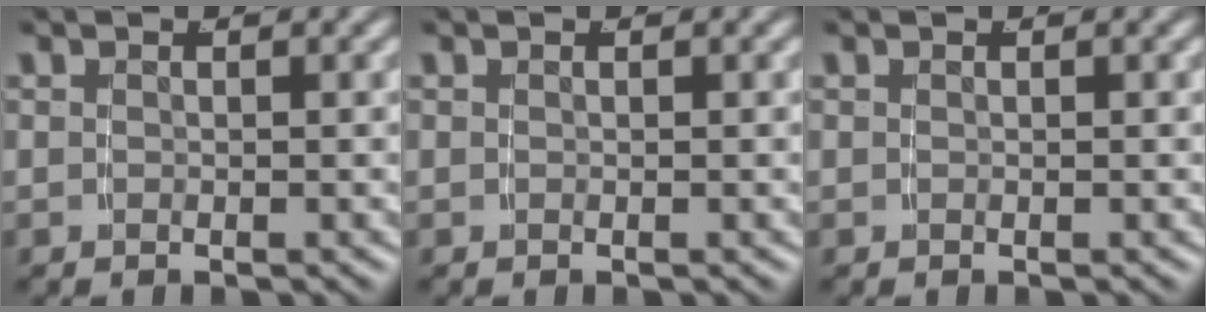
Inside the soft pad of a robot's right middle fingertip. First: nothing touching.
{"total": 0.0}
{"total": 0.0}